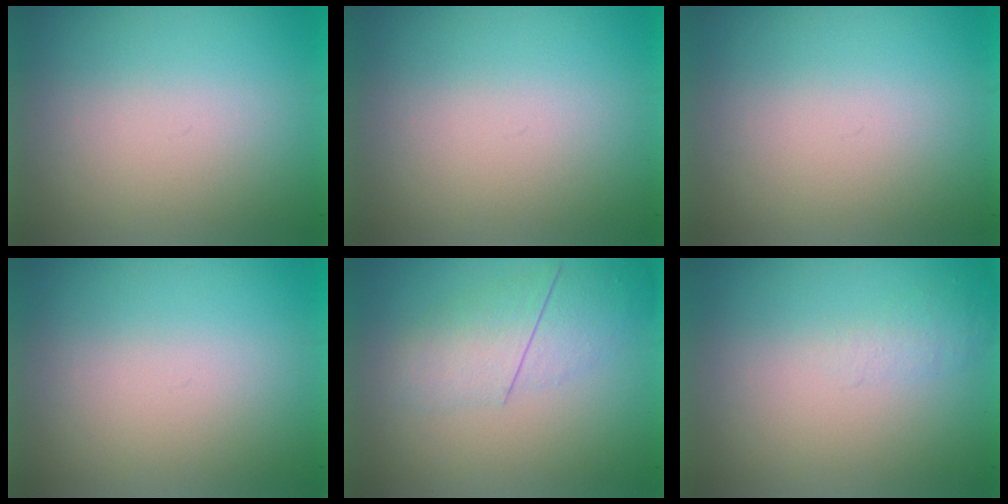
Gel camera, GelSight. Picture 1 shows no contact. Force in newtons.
{"total": 0.0}
{"total": 0.0}
{"total": 0.0}
{"total": 2.3}
{"total": 1.1}